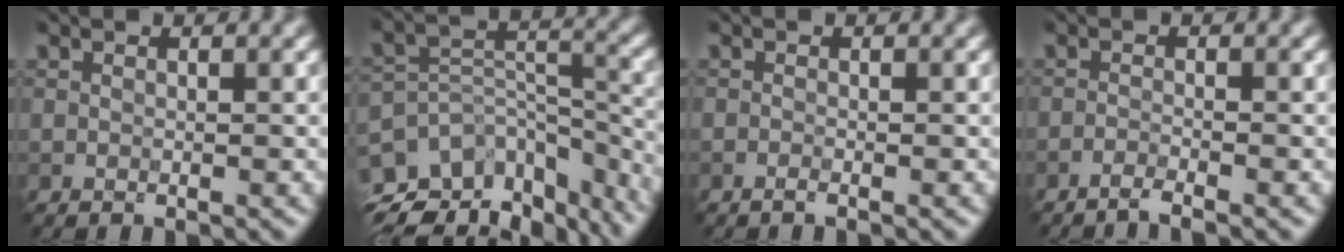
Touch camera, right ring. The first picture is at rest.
{"total": 12.1, "force": [-9.1, 5.8, 5.5], "torque": [-0.107, 0.013, -0.115]}
{"total": 0.7, "force": [-0.5, 0.0, 0.5], "torque": [-0.012, 0.000, -0.013]}
{"total": 1.7, "force": [-1.4, 0.1, 1.0], "torque": [-0.022, 0.002, -0.036]}